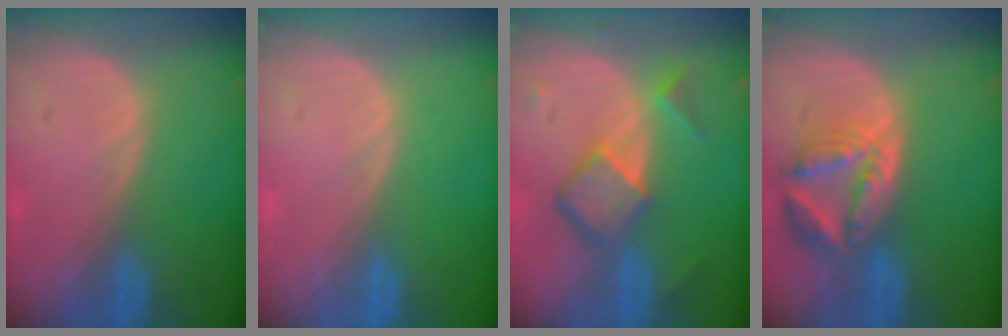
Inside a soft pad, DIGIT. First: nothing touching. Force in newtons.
{"total": 0.0}
{"total": 6.9, "press": 5.9, "slide": 3.5}
{"total": 8.1, "press": 7.2, "slide": 3.7}